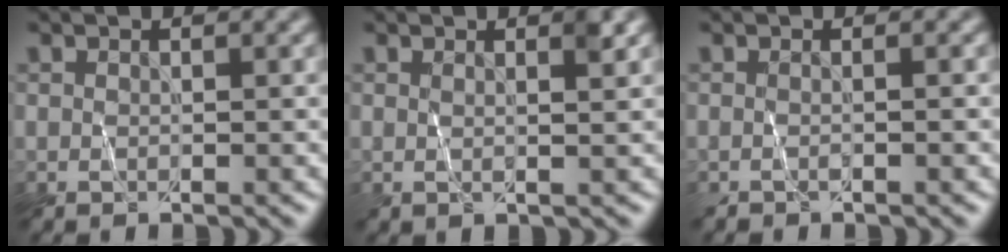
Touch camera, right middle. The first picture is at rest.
{"total": 1.2, "force": [0.6, 0.3, 1.0], "torque": [-0.012, 0.000, 0.008]}
{"total": 0.7, "force": [-0.3, 0.2, 0.6], "torque": [-0.008, -0.002, -0.010]}